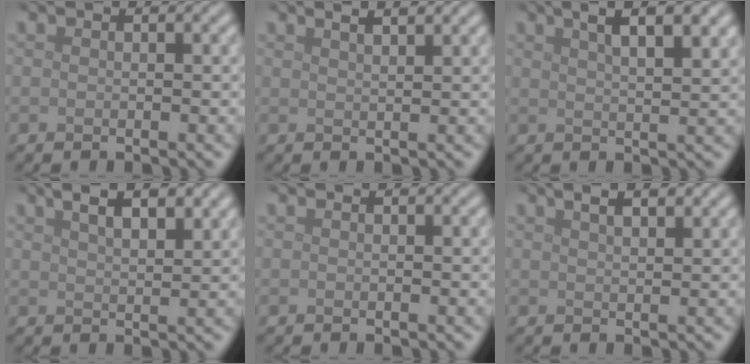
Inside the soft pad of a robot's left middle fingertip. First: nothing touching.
{"total": 4.0, "force": [2.7, 1.6, 2.4], "torque": [-0.009, 0.028, 0.003]}
{"total": 7.3, "force": [4.1, 2.8, 5.4], "torque": [-0.048, 0.035, 0.033]}
{"total": 5.4, "force": [3.4, 2.0, 3.6], "torque": [-0.042, 0.020, 0.036]}
{"total": 0.0}
{"total": 4.0, "force": [2.6, 1.6, 2.6], "torque": [-0.017, 0.021, 0.013]}